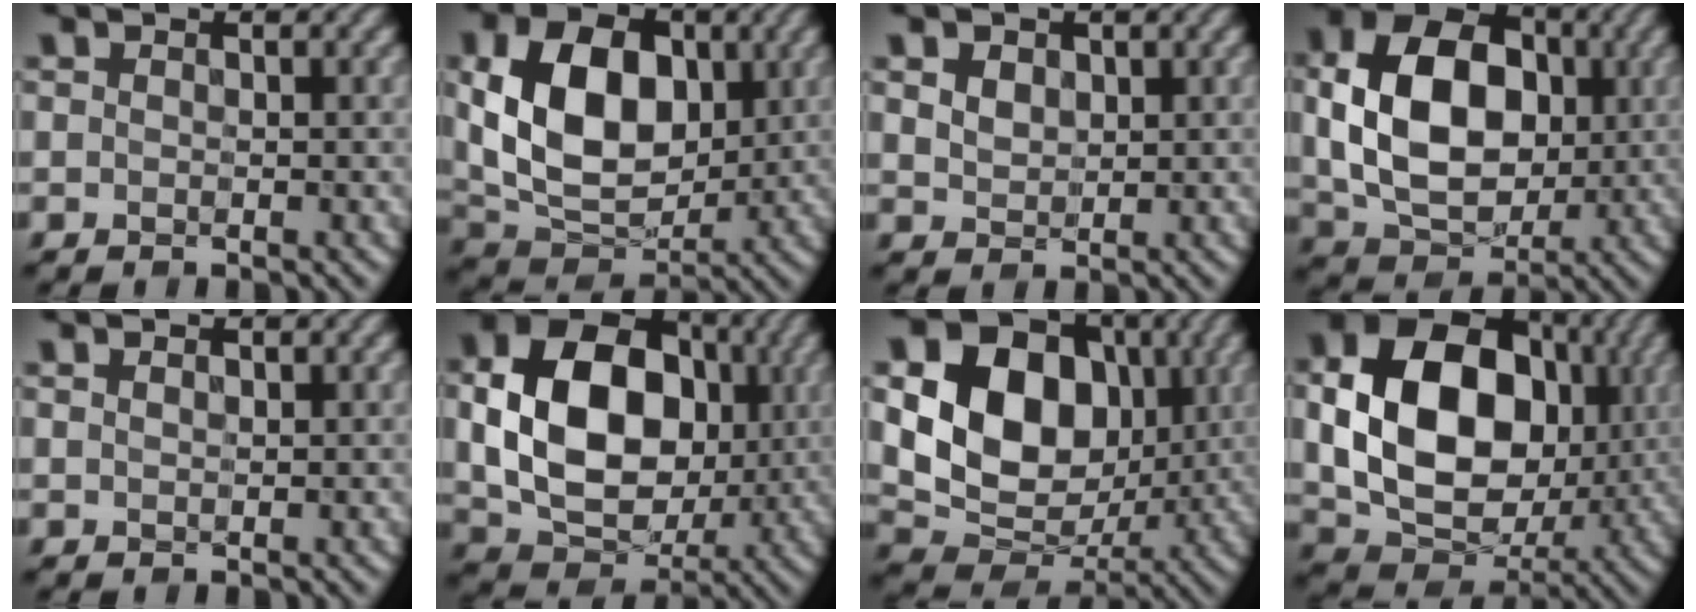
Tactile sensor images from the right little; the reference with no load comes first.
{"total": 10.4, "force": [1.2, 7.0, 7.6], "torque": [-0.153, 0.001, 0.017]}
{"total": 2.4, "force": [0.9, 1.8, 1.3], "torque": [-0.036, 0.002, 0.016]}
{"total": 11.3, "force": [0.4, 8.1, 7.9], "torque": [-0.152, 0.004, 0.006]}
{"total": 0.6, "force": [0.4, 0.3, 0.4], "torque": [-0.005, 0.004, 0.007]}
{"total": 12.7, "force": [0.4, 9.5, 8.5], "torque": [-0.162, -0.005, 0.010]}
{"total": 13.6, "force": [2.0, 10.6, 8.3], "torque": [-0.148, 0.016, 0.028]}
{"total": 14.4, "force": [0.6, 10.8, 9.5], "torque": [-0.180, -0.006, 0.013]}